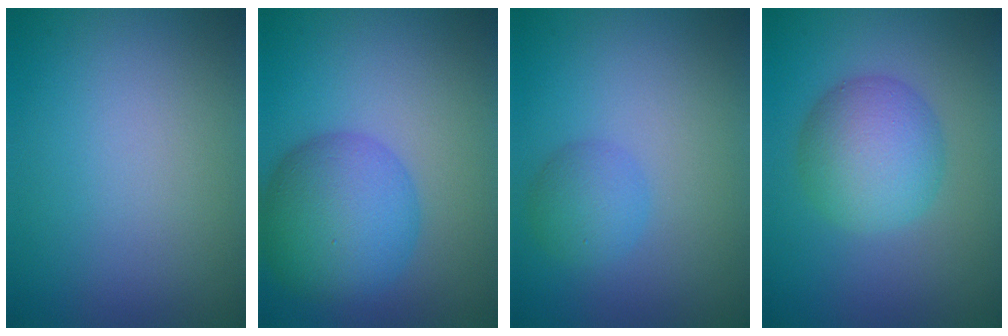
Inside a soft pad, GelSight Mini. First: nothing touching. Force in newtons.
{"total": 7.5, "press": 7.5, "slide": 0.4}
{"total": 2.4, "press": 2.4, "slide": 0.1}
{"total": 5.6, "press": 5.6, "slide": 0.1}